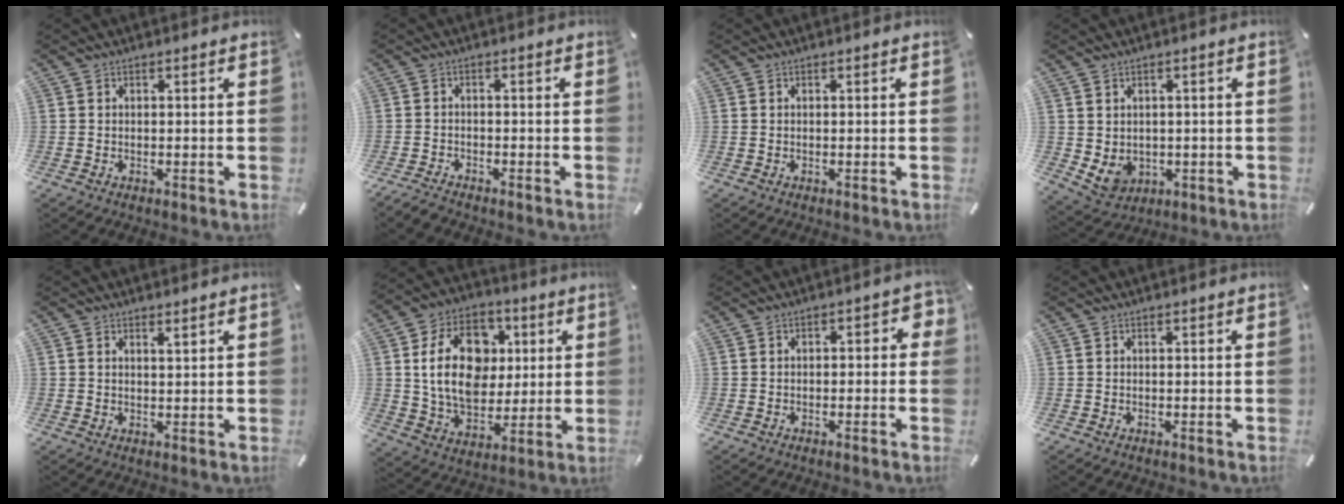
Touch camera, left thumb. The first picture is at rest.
{"total": 2.3, "force": [-2.2, 0.5, 0.7], "torque": [-0.018, 0.009, -0.045]}
{"total": 0.0}
{"total": 4.7, "force": [0.8, 4.5, 1.3], "torque": [-0.029, -0.013, 0.014]}
{"total": 1.4, "force": [1.2, 0.3, 0.7], "torque": [-0.013, -0.002, 0.023]}
{"total": 18.1, "force": [3.1, 13.8, 11.3], "torque": [-0.216, 0.012, 0.058]}
{"total": 2.9, "force": [-1.2, 1.6, 2.2], "torque": [-0.031, 0.011, -0.025]}
{"total": 0.0}